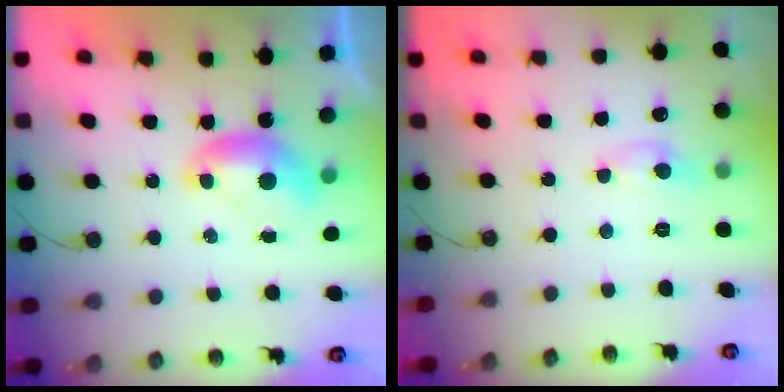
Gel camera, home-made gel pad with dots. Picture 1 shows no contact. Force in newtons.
{"total": 0.7, "press": 0.5, "slide": 0.4}